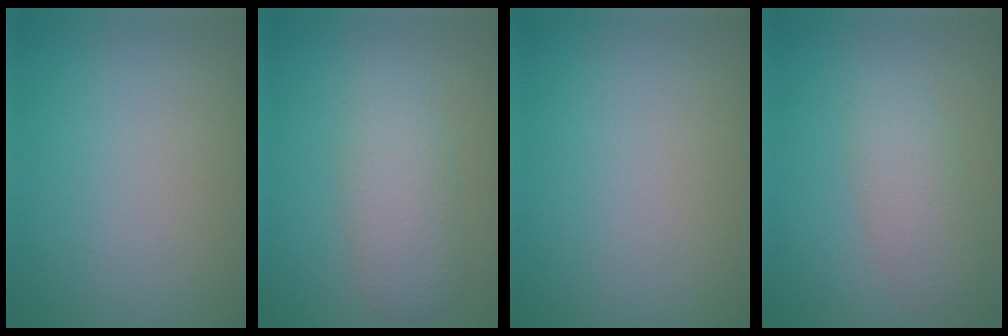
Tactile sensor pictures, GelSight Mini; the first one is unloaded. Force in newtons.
{"total": 2.2, "press": 2.2, "slide": 0.2}
{"total": 0.0}
{"total": 3.0, "press": 3.0, "slide": 0.2}